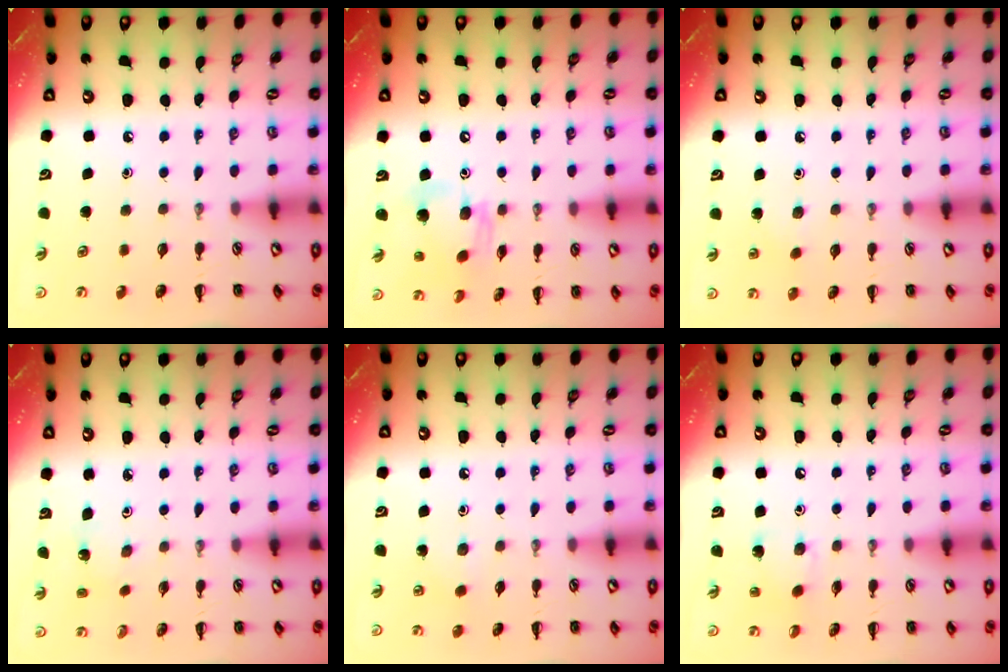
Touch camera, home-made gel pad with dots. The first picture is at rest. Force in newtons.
{"total": 13.1, "press": 12.6, "slide": 3.6}
{"total": 4.7, "press": 4.6, "slide": 1.2}
{"total": 3.0, "press": 2.8, "slide": 1.0}
{"total": 5.8, "press": 5.7, "slide": 1.3}
{"total": 4.0, "press": 3.9, "slide": 0.7}